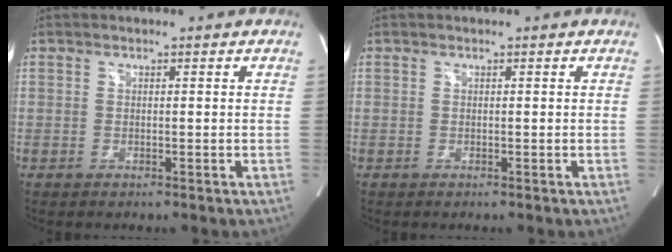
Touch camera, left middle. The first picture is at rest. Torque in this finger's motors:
{"motor_torque": [-0.10, 0.09, 0.08, 0.01]}